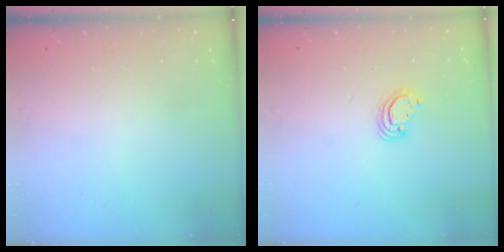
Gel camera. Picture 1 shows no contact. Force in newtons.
{"total": 3.9, "press": 3.9, "slide": 0.1}